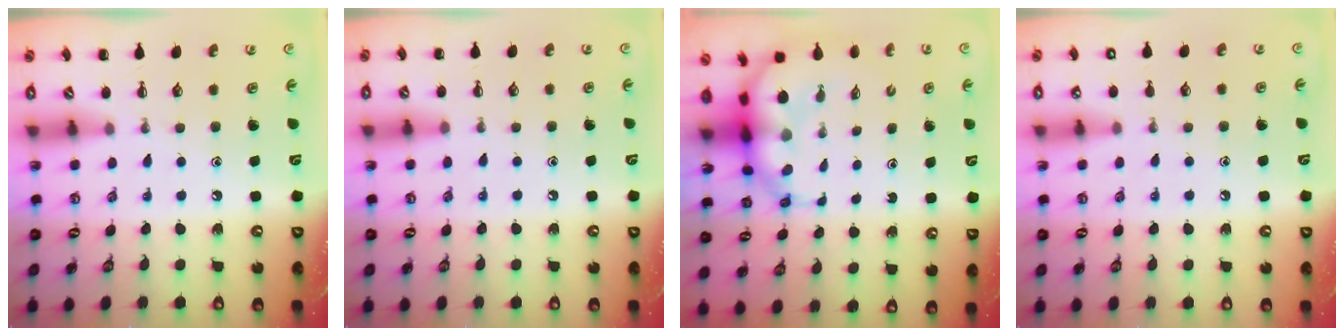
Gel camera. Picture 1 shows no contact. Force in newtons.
{"total": 7.5, "press": 7.1, "slide": 2.3}
{"total": 7.4, "press": 7.1, "slide": 1.9}
{"total": 5.2, "press": 5.0, "slide": 1.5}